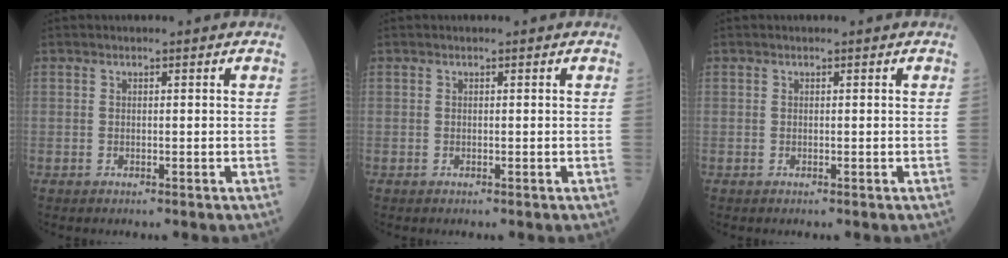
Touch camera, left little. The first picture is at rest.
{"total": 0.0}
{"total": 0.0}